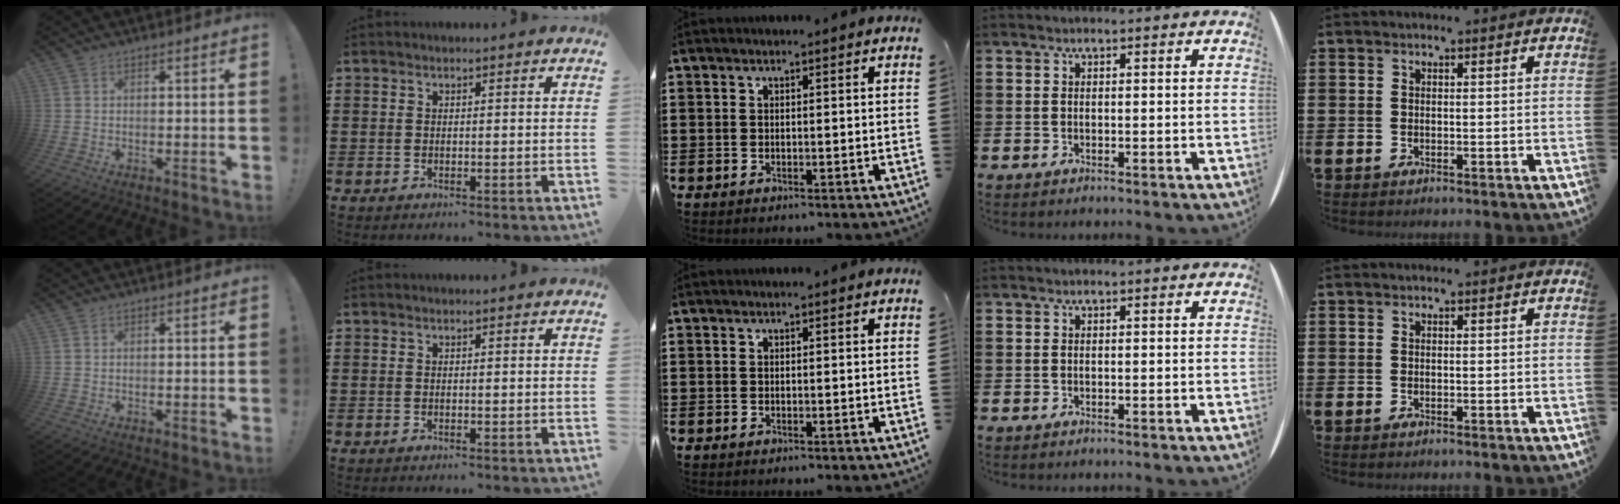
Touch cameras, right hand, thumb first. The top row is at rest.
{}